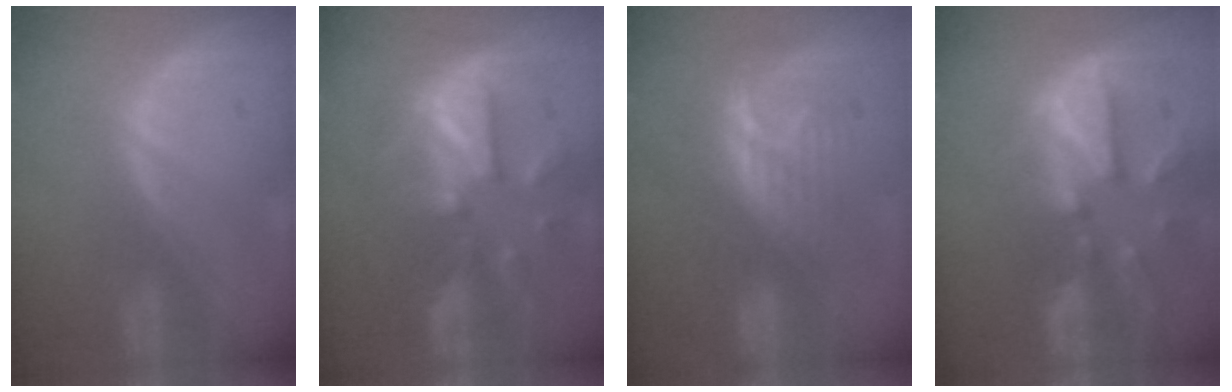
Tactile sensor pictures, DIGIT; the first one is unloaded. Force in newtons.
{"total": 10.6, "press": 10.6, "slide": 0.9}
{"total": 8.8, "press": 7.5, "slide": 4.6}
{"total": 12.0, "press": 10.4, "slide": 6.0}